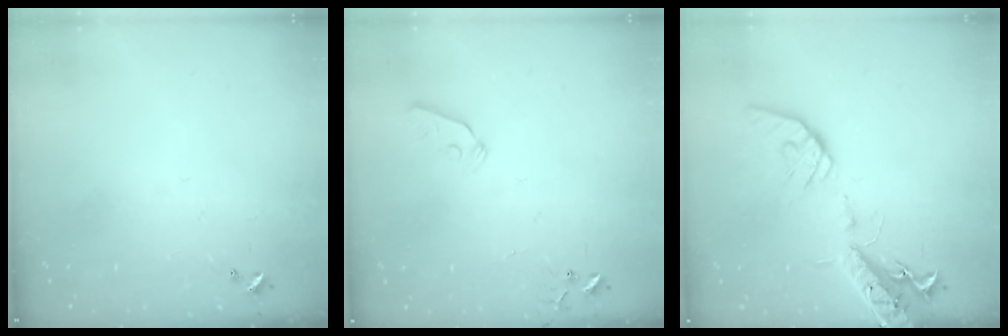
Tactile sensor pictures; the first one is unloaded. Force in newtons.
{"total": 3.3, "press": 3.2, "slide": 0.8}
{"total": 17.5, "press": 17.1, "slide": 3.5}